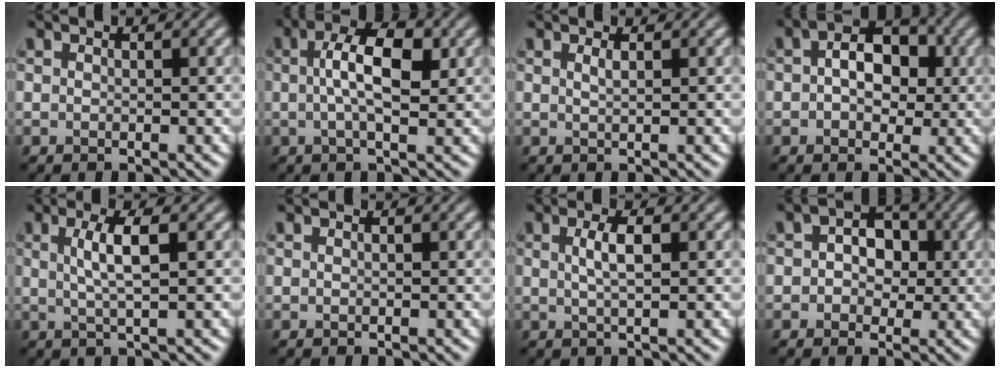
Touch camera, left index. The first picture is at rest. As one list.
[{"total": 5.3, "force": [0.8, 1.8, 4.9], "torque": [-0.086, 0.006, 0.010]}, {"total": 0.9, "force": [0.4, 0.3, 0.7], "torque": [-0.008, 0.002, 0.005]}, {"total": 5.4, "force": [0.8, 3.6, 4.0], "torque": [-0.058, 0.008, 0.000]}, {"total": 3.5, "force": [0.7, 0.8, 3.3], "torque": [-0.058, 0.002, 0.012]}, {"total": 0.0}, {"total": 2.3, "force": [0.5, 0.6, 2.2], "torque": [-0.039, 0.004, 0.009]}, {"total": 3.8, "force": [0.3, 2.9, 2.4], "torque": [-0.019, 0.005, -0.014]}]